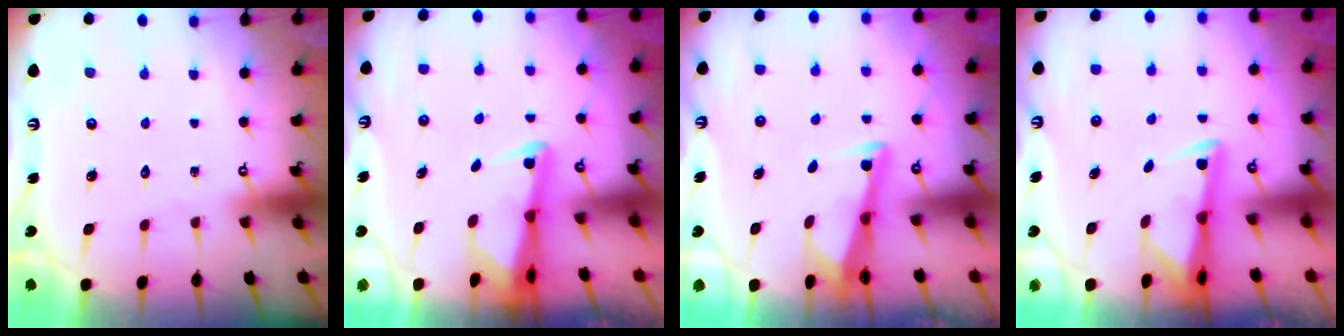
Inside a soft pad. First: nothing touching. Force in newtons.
{"total": 2.4, "press": 2.4, "slide": 0.5}
{"total": 2.9, "press": 2.9, "slide": 0.4}
{"total": 3.1, "press": 3.1, "slide": 0.5}